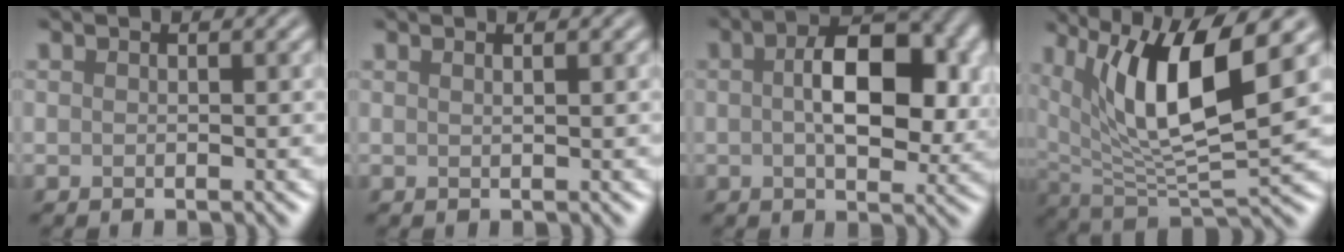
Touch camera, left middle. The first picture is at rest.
{"total": 1.4, "force": [0.8, 0.7, 1.0], "torque": [0.005, -0.008, -0.008]}
{"total": 8.7, "force": [1.0, 4.4, 7.4], "torque": [-0.109, 0.005, 0.011]}
{"total": 10.2, "force": [3.8, 3.1, 8.9], "torque": [-0.159, -0.017, 0.073]}